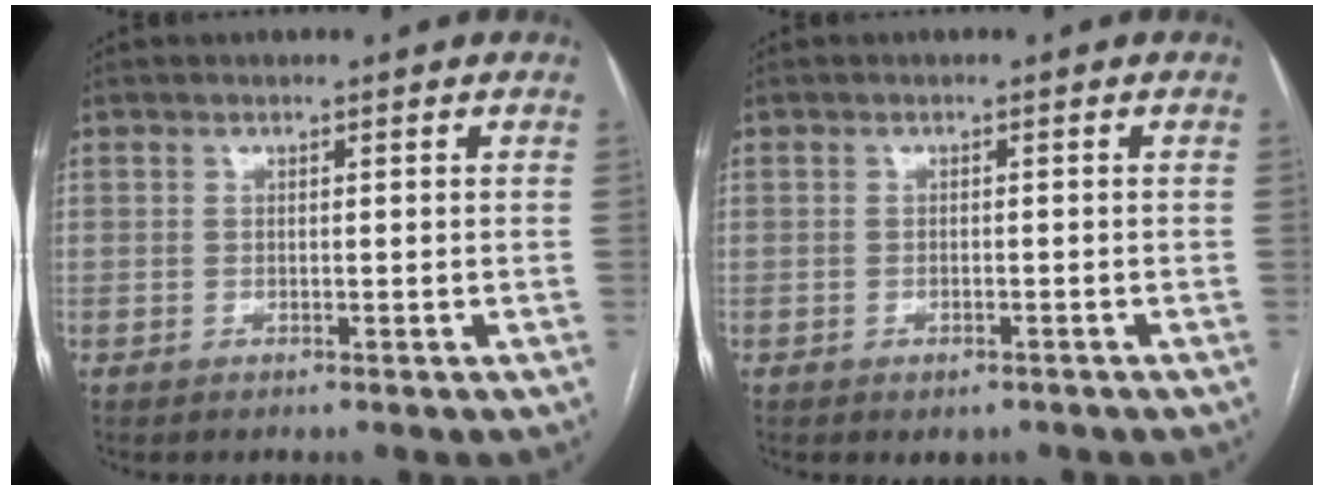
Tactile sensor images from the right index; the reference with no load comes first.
{"total": 1.6, "force": [-1.0, 0.9, 0.9], "torque": [-0.014, 0.000, -0.006]}